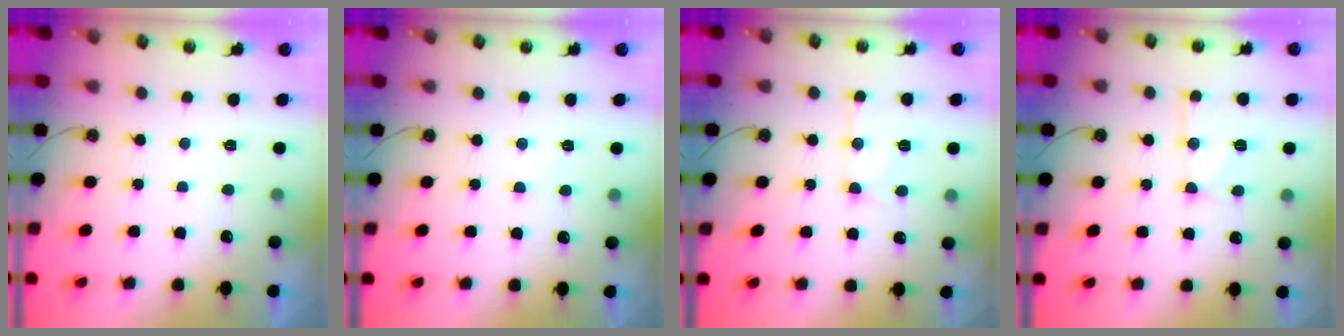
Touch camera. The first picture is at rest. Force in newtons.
{"total": 4.0, "press": 3.9, "slide": 0.6}
{"total": 10.7, "press": 10.7, "slide": 0.9}
{"total": 12.8, "press": 12.8, "slide": 1.0}